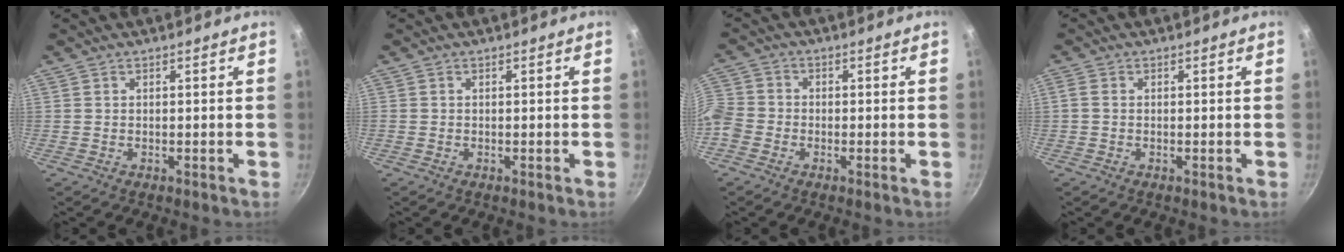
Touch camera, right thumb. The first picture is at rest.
{"total": 0.0}
{"total": 8.5, "force": [-3.0, 6.9, 3.9], "torque": [-0.093, 0.023, -0.080]}
{"total": 1.3, "force": [-0.1, 1.0, 0.8], "torque": [-0.018, 0.003, -0.005]}